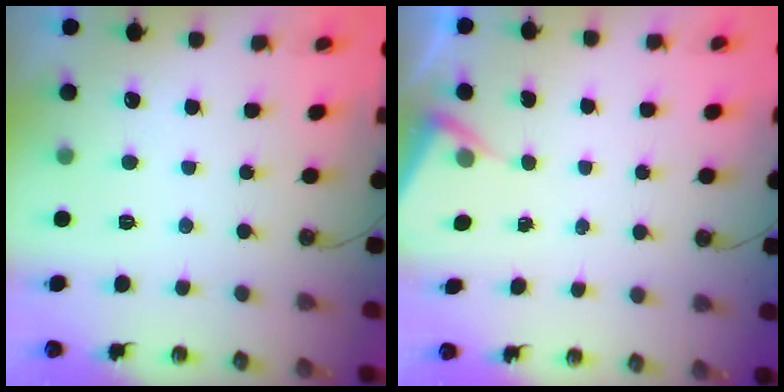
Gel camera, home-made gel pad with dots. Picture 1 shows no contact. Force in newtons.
{"total": 2.9, "press": 2.9, "slide": 0.4}